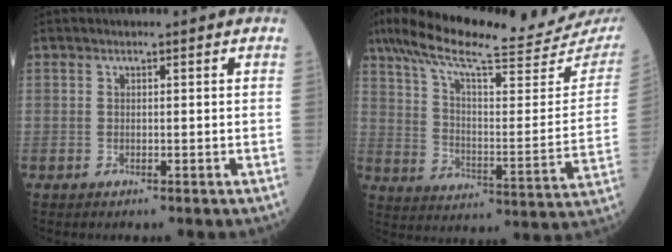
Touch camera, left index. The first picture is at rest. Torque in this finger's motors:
{"motor_torque": [1.05, -1.09, 0.54, 0.14]}